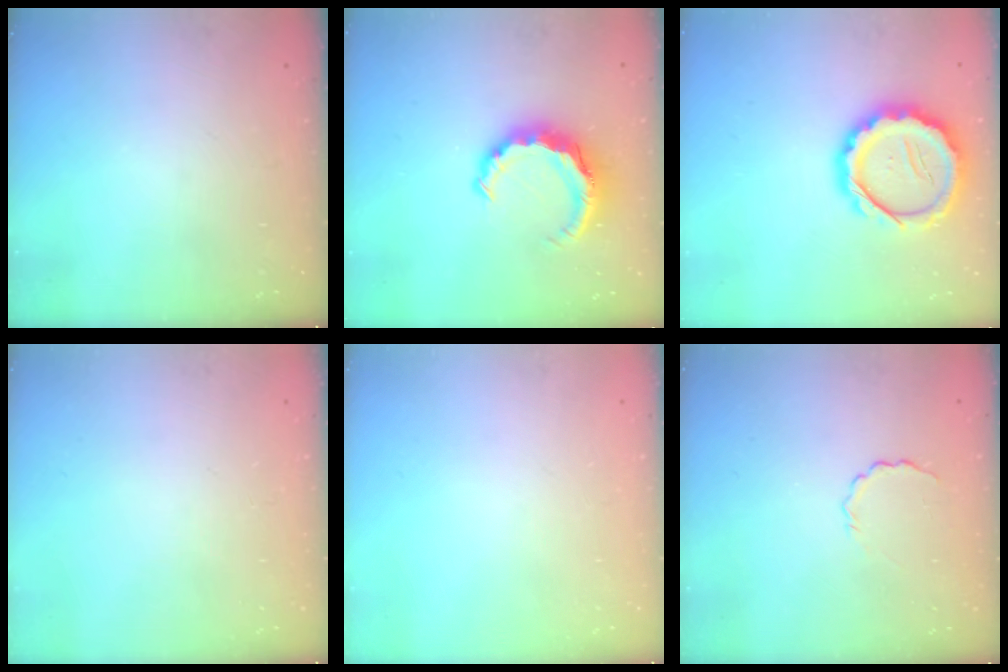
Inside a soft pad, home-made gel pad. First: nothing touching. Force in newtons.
{"total": 8.6, "press": 8.5, "slide": 1.1}
{"total": 15.1, "press": 14.8, "slide": 2.9}
{"total": 0.0}
{"total": 0.0}
{"total": 2.7, "press": 2.5, "slide": 0.8}